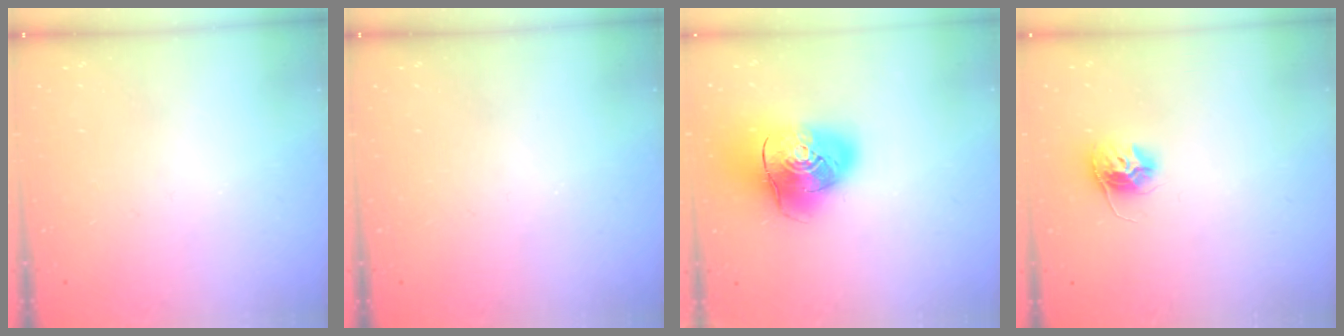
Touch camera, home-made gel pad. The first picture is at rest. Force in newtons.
{"total": 0.0}
{"total": 14.8, "press": 14.7, "slide": 2.1}
{"total": 10.3, "press": 10.3, "slide": 0.6}